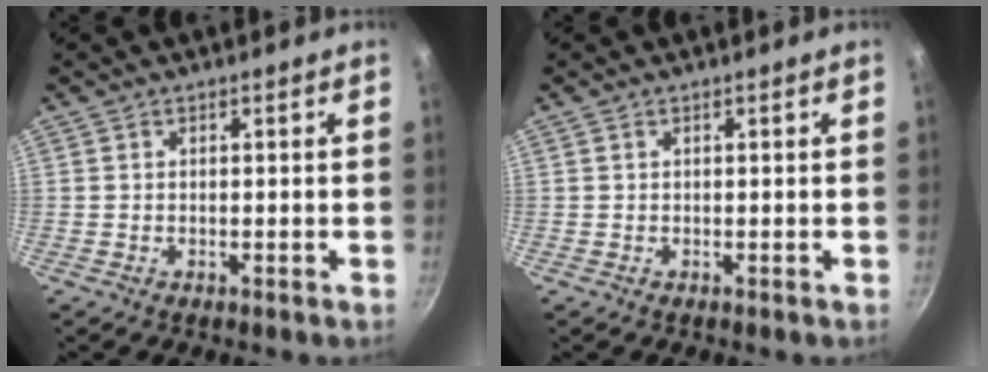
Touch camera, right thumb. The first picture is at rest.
{"total": 0.0}